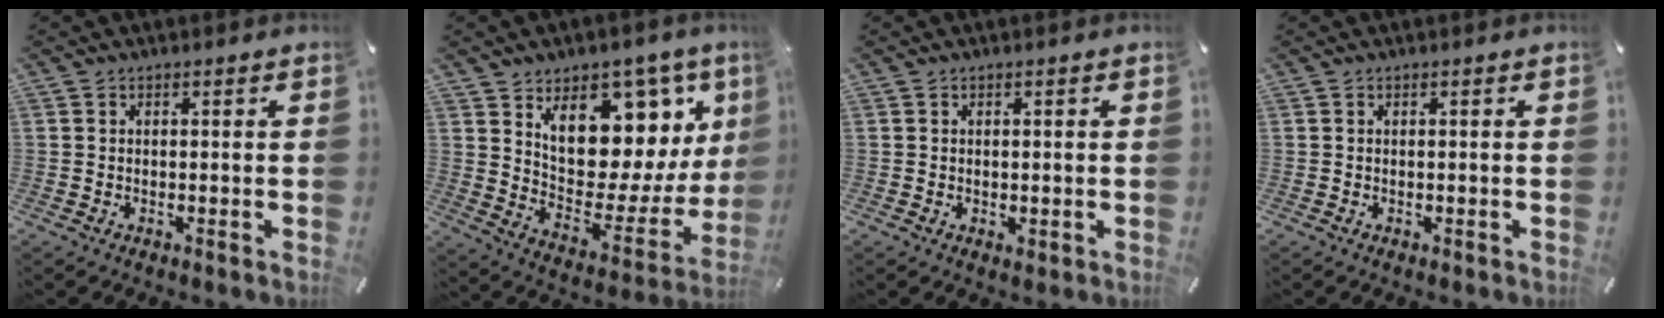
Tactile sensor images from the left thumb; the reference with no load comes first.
{"total": 15.2, "force": [7.4, 10.2, 8.5], "torque": [-0.093, -0.091, 0.126]}
{"total": 0.7, "force": [0.2, 0.6, 0.4], "torque": [-0.008, 0.003, 0.002]}
{"total": 0.0}